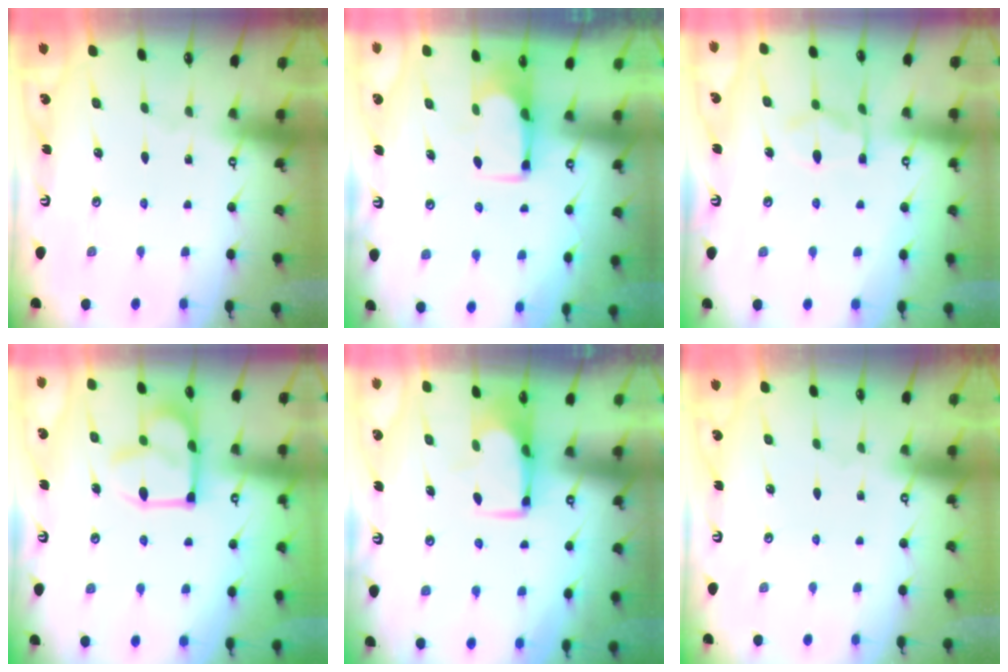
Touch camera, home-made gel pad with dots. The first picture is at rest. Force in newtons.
{"total": 1.7, "press": 1.6, "slide": 0.5}
{"total": 11.1, "press": 11.0, "slide": 1.3}
{"total": 10.4, "press": 10.3, "slide": 1.2}
{"total": 0.6, "press": 0.6, "slide": 0.2}
{"total": 1.5, "press": 1.4, "slide": 0.6}